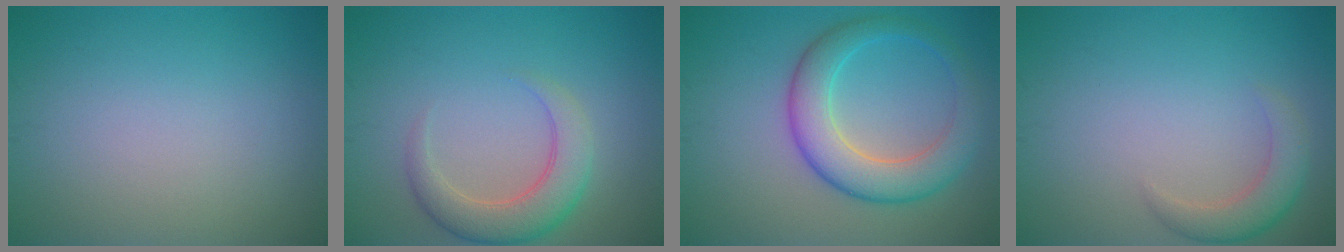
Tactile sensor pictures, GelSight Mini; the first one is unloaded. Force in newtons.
{"total": 5.4, "press": 5.4, "slide": 0.1}
{"total": 5.9, "press": 5.9, "slide": 0.2}
{"total": 2.8, "press": 2.8, "slide": 0.2}